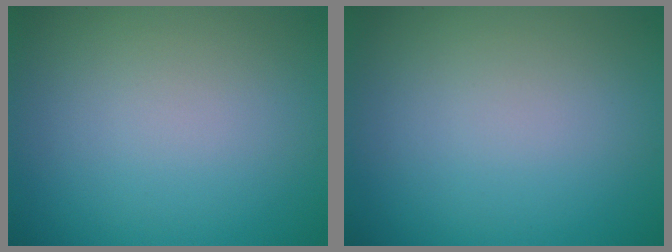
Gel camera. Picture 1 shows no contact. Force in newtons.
{"total": 0.0}